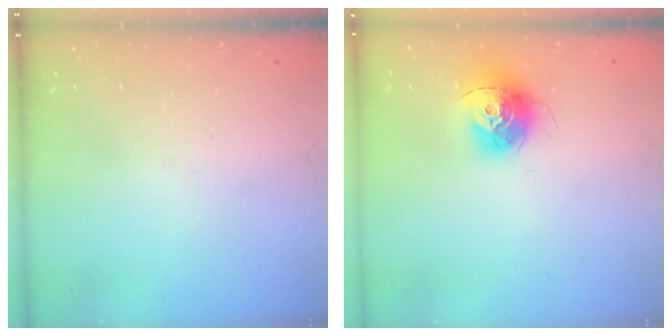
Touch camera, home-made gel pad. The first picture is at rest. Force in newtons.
{"total": 13.0, "press": 13.0, "slide": 1.0}